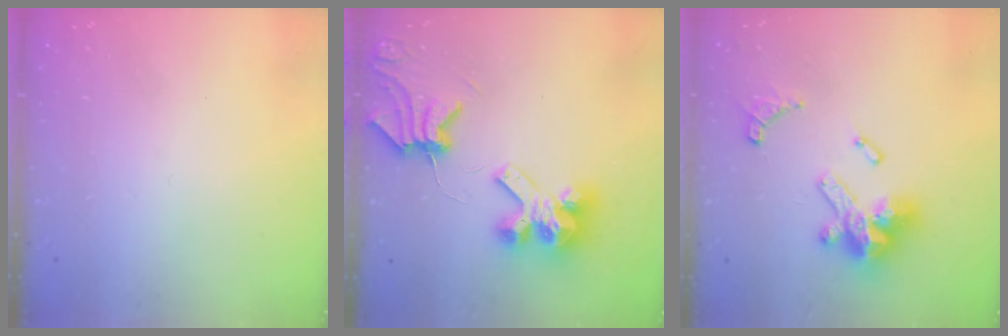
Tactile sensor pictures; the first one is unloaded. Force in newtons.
{"total": 8.9, "press": 8.8, "slide": 1.1}
{"total": 14.2, "press": 14.2, "slide": 1.0}